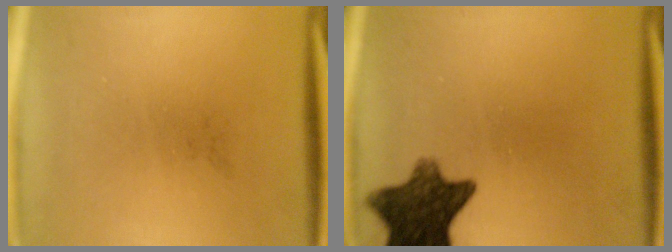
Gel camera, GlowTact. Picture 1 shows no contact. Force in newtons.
{"total": 11.0}